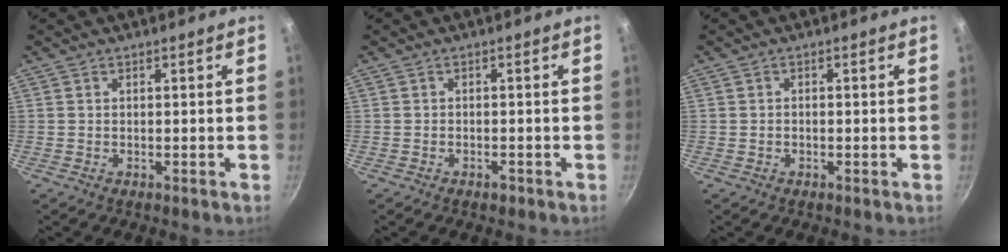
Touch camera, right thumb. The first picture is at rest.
{"total": 1.1, "force": [-0.8, 0.6, 0.6], "torque": [-0.013, 0.006, -0.009]}
{"total": 0.6, "force": [-0.3, 0.4, 0.4], "torque": [-0.012, 0.005, -0.005]}